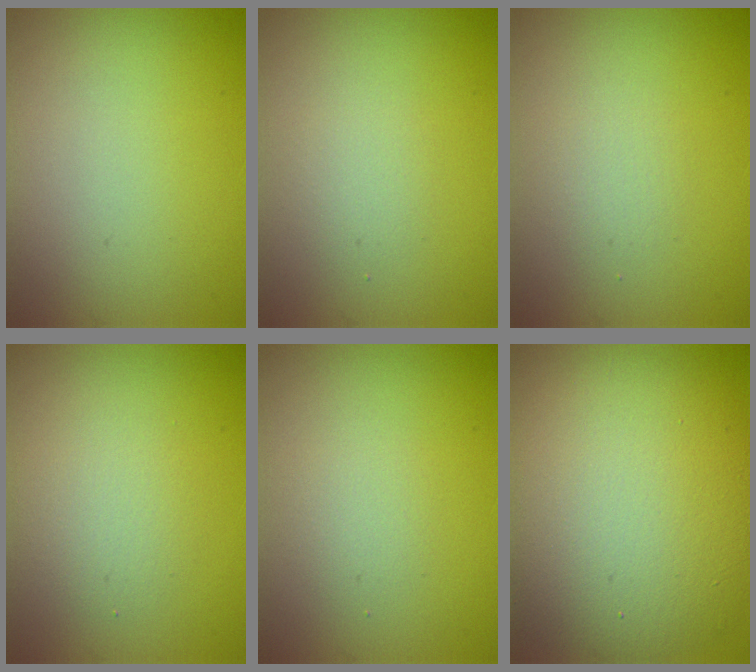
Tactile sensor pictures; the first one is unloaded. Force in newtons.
{"total": 1.4, "press": 1.4, "slide": 0.1}
{"total": 1.3, "press": 1.3, "slide": 0.1}
{"total": 2.4, "press": 2.4, "slide": 0.2}
{"total": 1.3, "press": 1.3, "slide": 0.1}
{"total": 12.9, "press": 12.9, "slide": 0.9}